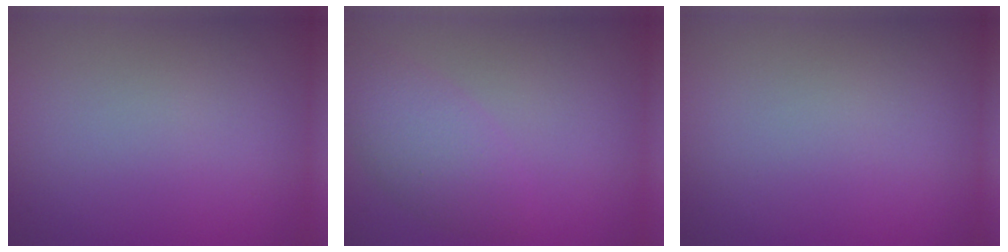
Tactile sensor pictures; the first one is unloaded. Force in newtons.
{"total": 3.3, "press": 3.3, "slide": 0.1}
{"total": 0.0}